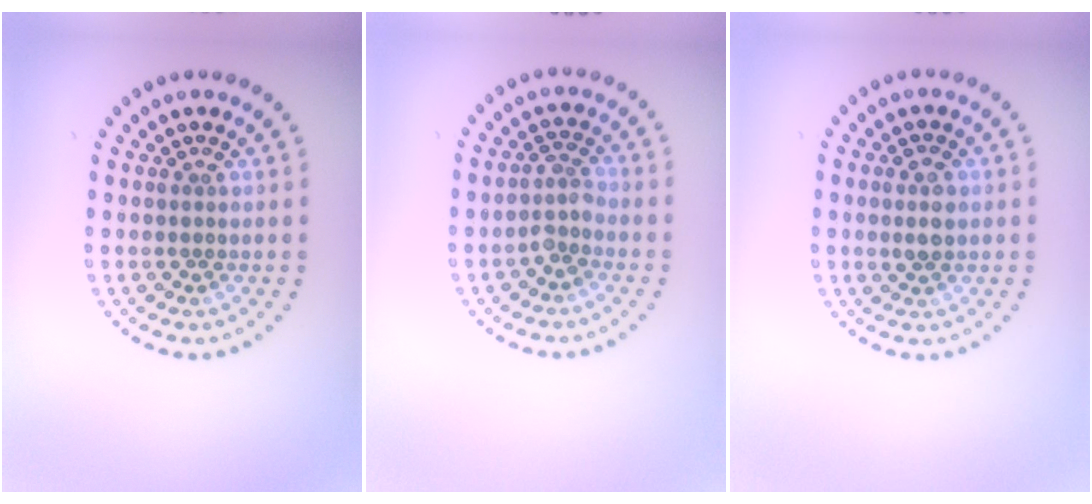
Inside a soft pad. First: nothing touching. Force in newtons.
{"total": 1.8, "press": 1.3, "slide": 1.3}
{"total": 1.9, "press": 1.9, "slide": 0.1}